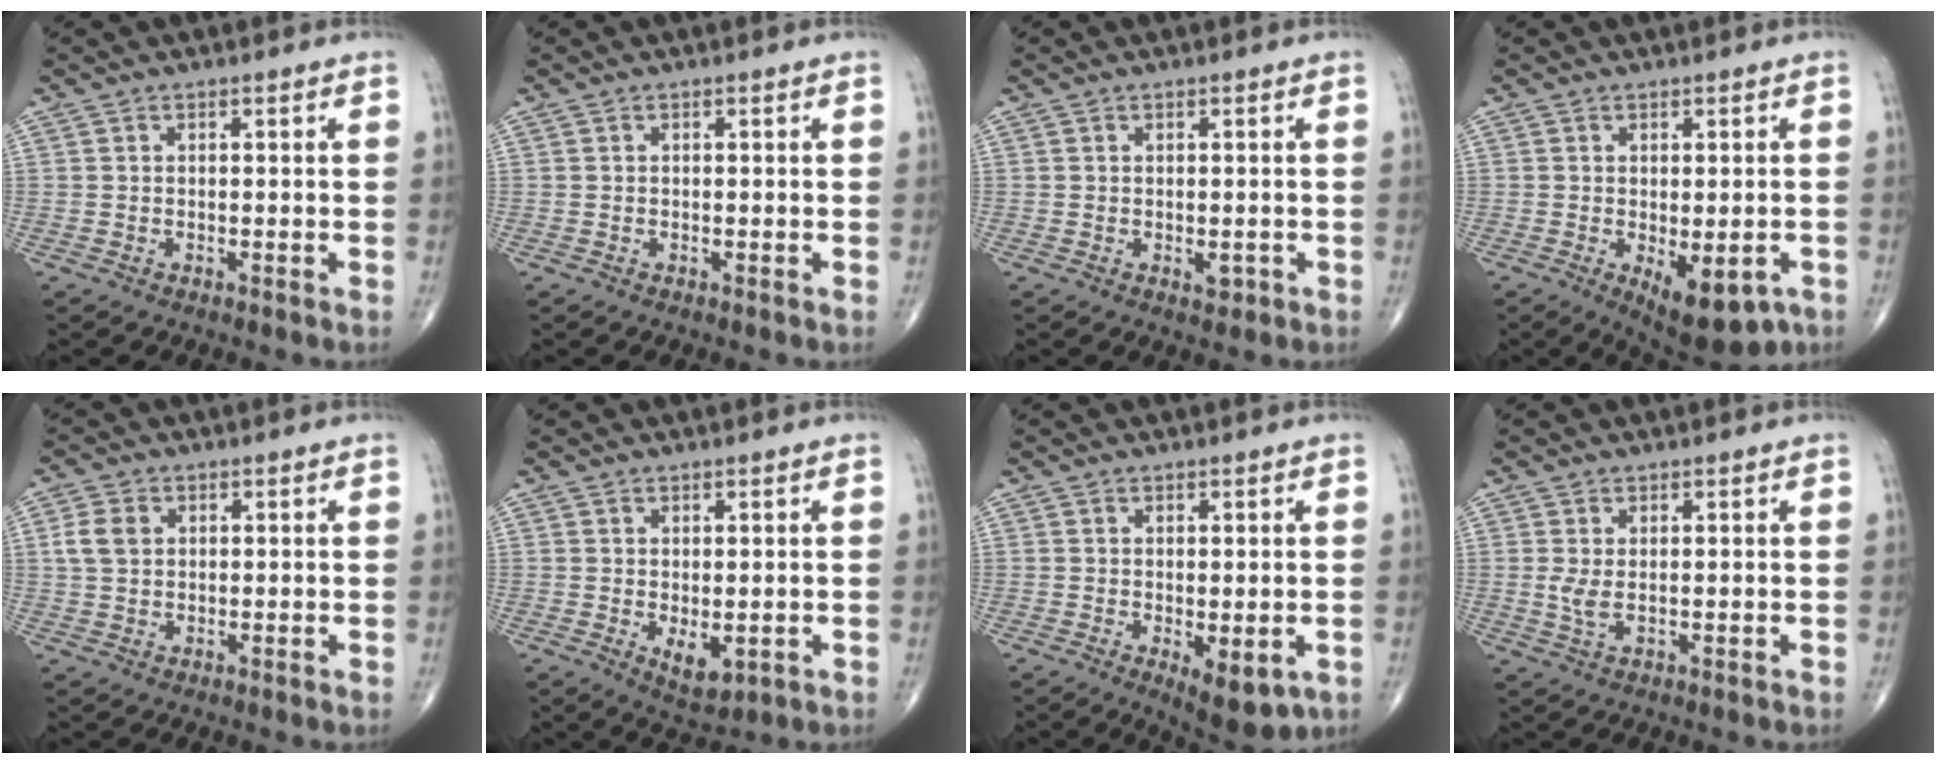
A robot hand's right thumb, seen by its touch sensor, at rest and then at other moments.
{"total": 0.0}
{"total": 1.6, "force": [-0.4, 0.9, 1.2], "torque": [-0.013, -0.002, -0.003]}
{"total": 10.2, "force": [-4.0, 4.6, 8.1], "torque": [-0.095, -0.006, -0.047]}
{"total": 4.4, "force": [1.0, 3.3, 2.7], "torque": [-0.053, 0.004, 0.018]}
{"total": 4.6, "force": [-0.8, 2.4, 3.9], "torque": [-0.050, -0.012, 0.001]}
{"total": 6.9, "force": [-2.0, 2.9, 6.0], "torque": [-0.072, -0.015, -0.017]}
{"total": 2.6, "force": [0.3, 1.1, 2.4], "torque": [-0.057, -0.006, 0.012]}